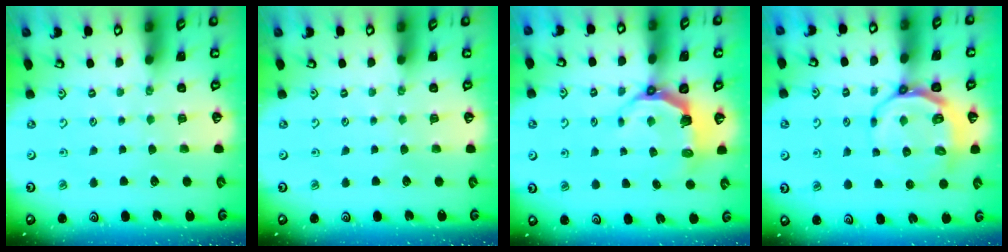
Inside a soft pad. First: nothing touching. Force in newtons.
{"total": 0.0}
{"total": 6.3, "press": 4.5, "slide": 4.3}
{"total": 9.2, "press": 8.5, "slide": 3.5}